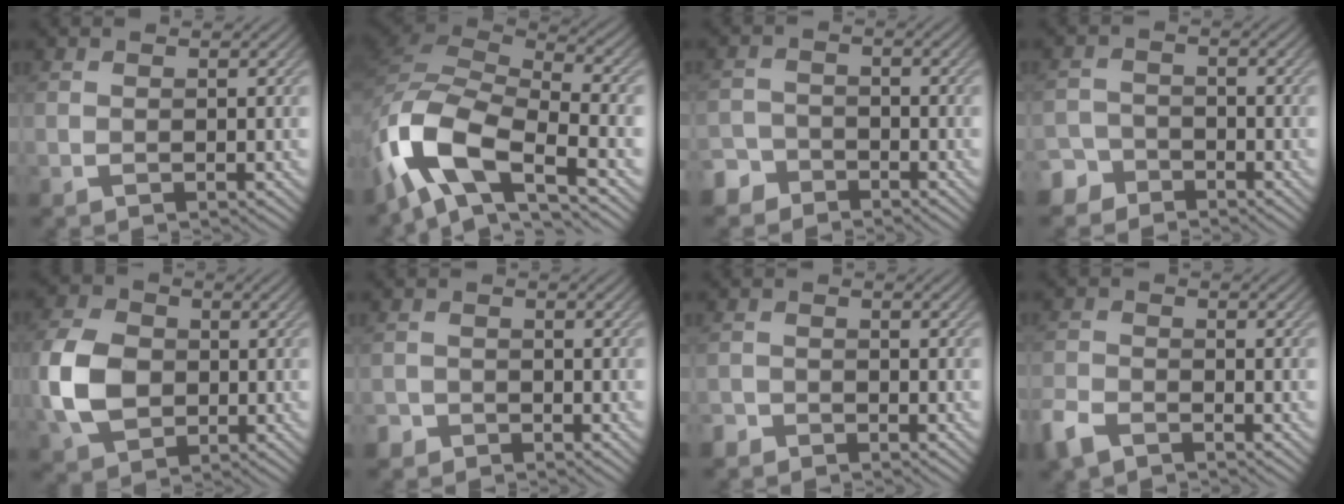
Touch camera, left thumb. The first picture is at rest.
{"total": 14.0, "force": [-7.9, 5.8, 9.9], "torque": [-0.232, -0.017, -0.152]}
{"total": 3.5, "force": [-2.9, 1.9, 0.3], "torque": [-0.003, 0.000, -0.063]}
{"total": 3.6, "force": [-2.9, 2.0, 0.3], "torque": [-0.003, 0.000, -0.064]}
{"total": 8.4, "force": [-0.9, 6.4, 5.5], "torque": [-0.142, -0.004, -0.028]}
{"total": 1.9, "force": [-1.5, 1.1, 0.0], "torque": [0.004, -0.001, -0.036]}
{"total": 1.7, "force": [-1.5, 0.8, 0.0], "torque": [0.001, 0.000, -0.036]}
{"total": 4.4, "force": [-3.4, 1.9, 2.1], "torque": [-0.051, -0.009, -0.080]}